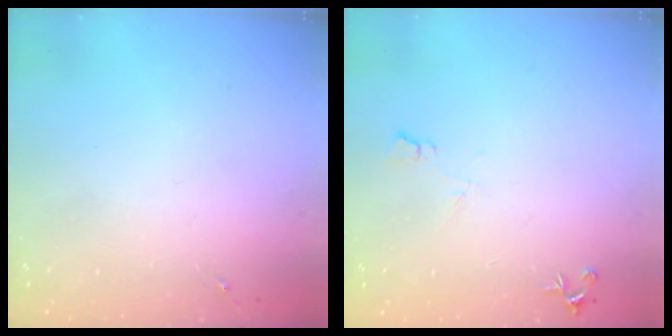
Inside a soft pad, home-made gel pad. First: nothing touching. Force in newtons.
{"total": 5.9, "press": 5.8, "slide": 1.0}